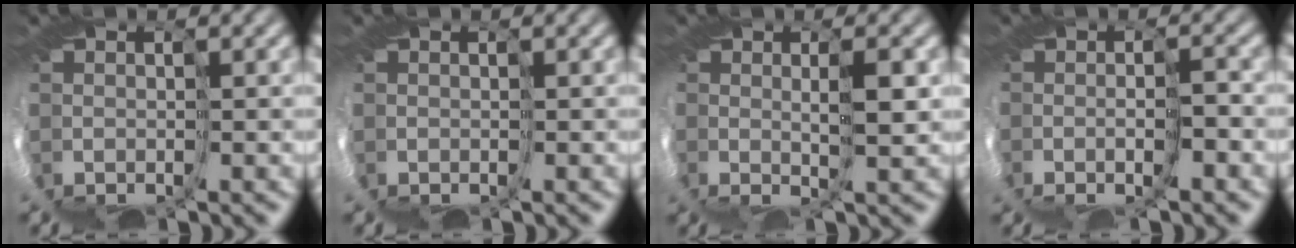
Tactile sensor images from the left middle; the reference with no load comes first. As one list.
[{"total": 0.0}, {"total": 3.0, "force": [1.6, -0.6, 2.4], "torque": [-0.051, -0.004, 0.030]}, {"total": 2.2, "force": [-0.9, -1.3, 1.4], "torque": [-0.028, -0.008, -0.019]}]